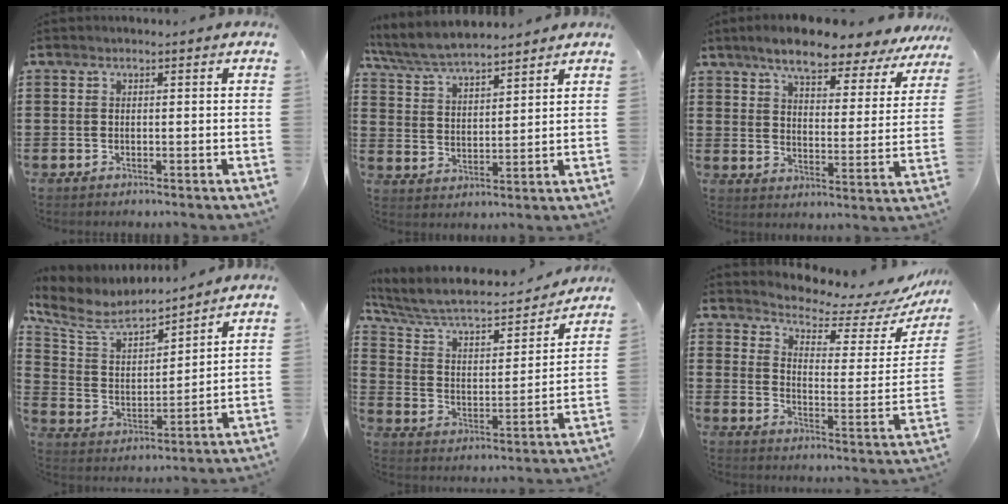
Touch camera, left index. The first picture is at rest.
{"total": 6.4, "force": [6.1, 0.7, 1.9], "torque": [-0.059, -0.022, 0.110]}
{"total": 7.3, "force": [6.4, 1.2, 3.3], "torque": [-0.086, -0.031, 0.108]}
{"total": 7.1, "force": [6.1, 2.1, 2.9], "torque": [-0.090, -0.034, 0.103]}
{"total": 6.7, "force": [6.0, 1.5, 2.6], "torque": [-0.079, -0.044, 0.097]}
{"total": 4.4, "force": [4.1, 0.7, 1.2], "torque": [-0.041, -0.037, 0.063]}